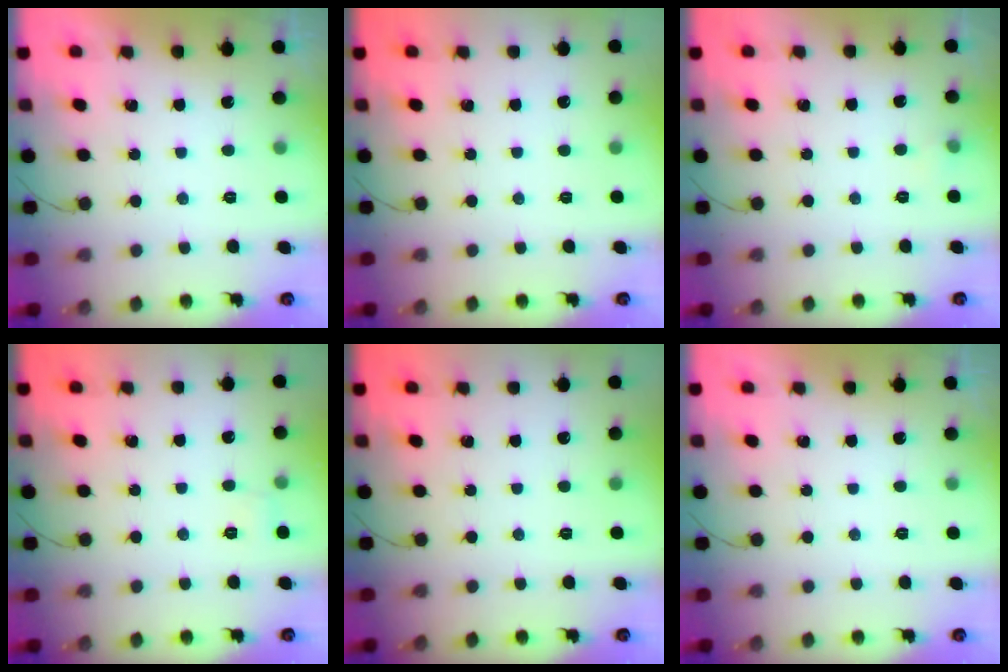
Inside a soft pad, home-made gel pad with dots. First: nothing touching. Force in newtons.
{"total": 0.0}
{"total": 3.3, "press": 2.6, "slide": 2.1}
{"total": 4.8, "press": 4.6, "slide": 1.3}
{"total": 0.0}
{"total": 0.0}